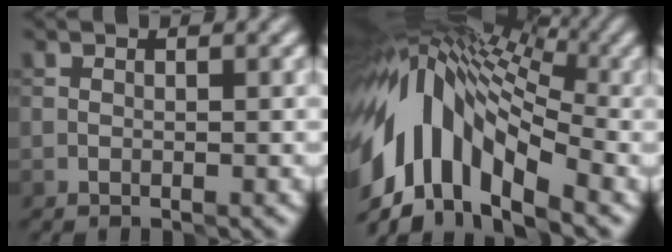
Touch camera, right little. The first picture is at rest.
{"total": 13.1, "force": [-2.4, 7.0, 10.9], "torque": [-0.203, 0.024, -0.042]}